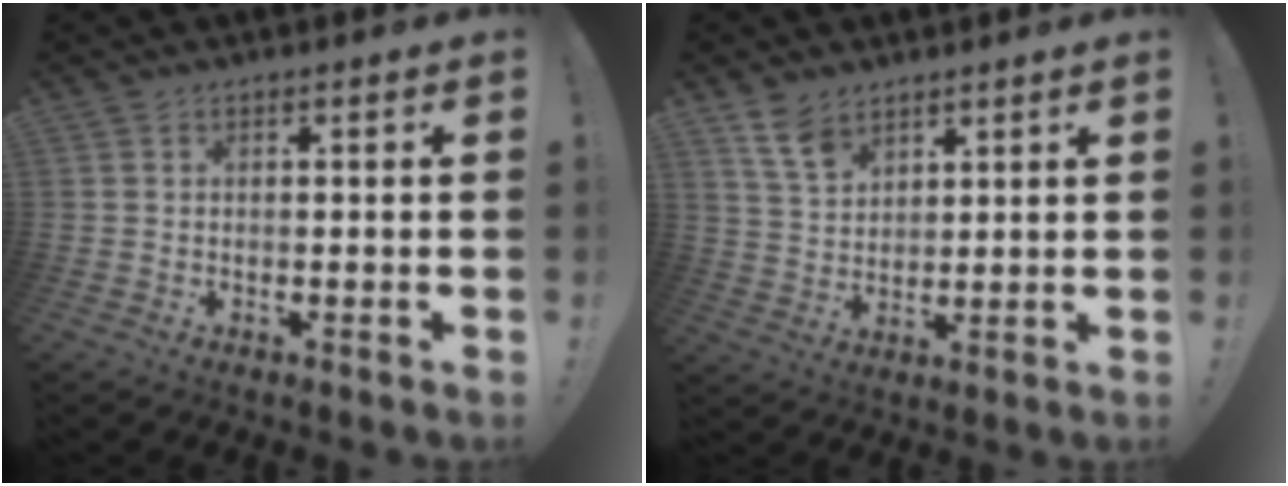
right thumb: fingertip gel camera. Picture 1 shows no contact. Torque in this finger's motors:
{"motor_torque": [1.05, 1.55, 0.39, -0.20, -0.01]}